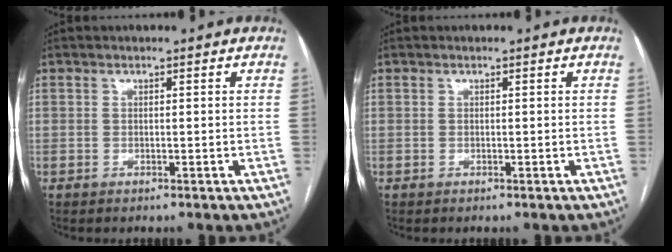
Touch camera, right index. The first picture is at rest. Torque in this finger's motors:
{"motor_torque": [0.00, 0.00, 0.00, 0.00]}